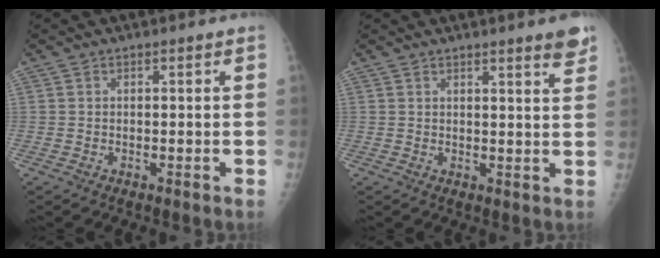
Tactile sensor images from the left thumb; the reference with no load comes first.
{"total": 4.4, "force": [3.1, 0.2, 3.1], "torque": [-0.032, -0.018, 0.039]}